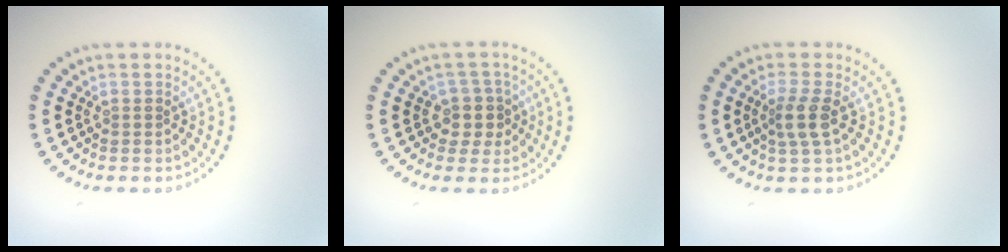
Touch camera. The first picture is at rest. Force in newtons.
{"total": 2.6, "press": 2.2, "slide": 1.4}
{"total": 2.3, "press": 2.0, "slide": 1.3}